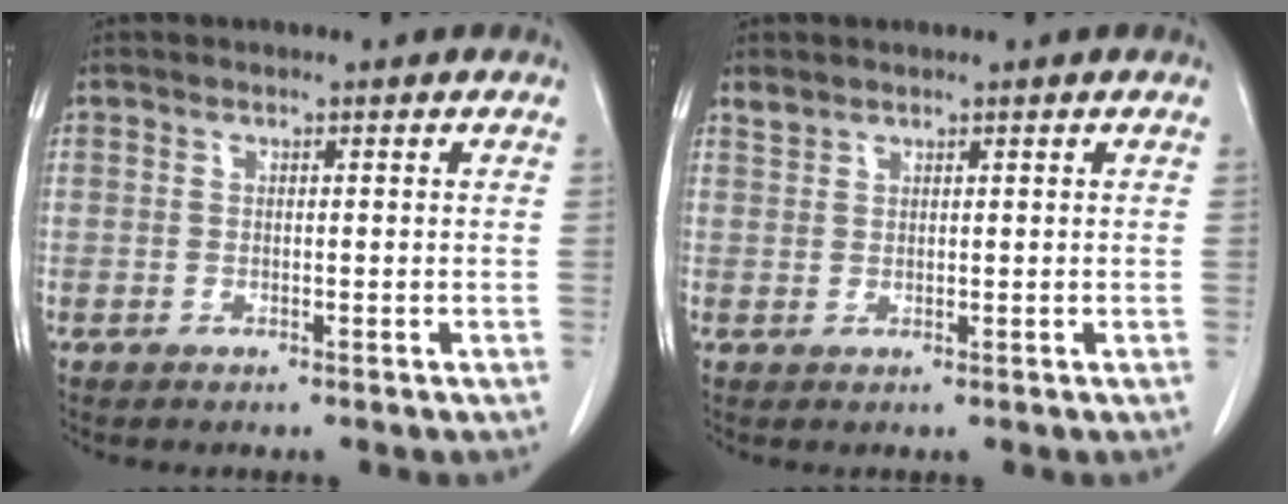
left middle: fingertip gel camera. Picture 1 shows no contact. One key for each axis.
{"total": 1.1, "fx": 1.0, "fy": 0.3, "fz": 0.1, "tx": -0.006, "ty": 0.005, "tz": 0.023}